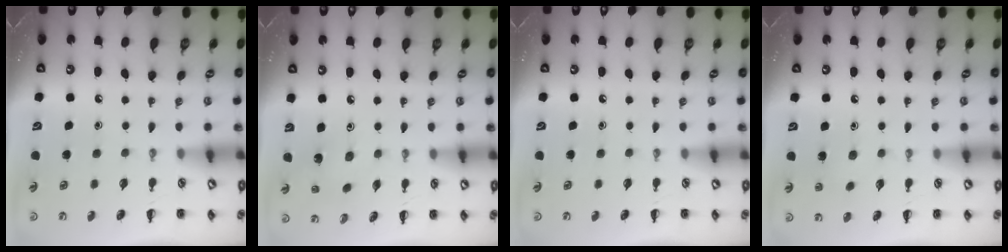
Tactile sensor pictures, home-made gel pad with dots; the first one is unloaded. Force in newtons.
{"total": 1.6, "press": 1.4, "slide": 0.6}
{"total": 0.0}
{"total": 6.1, "press": 5.8, "slide": 1.8}